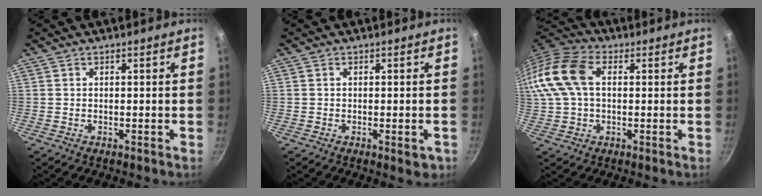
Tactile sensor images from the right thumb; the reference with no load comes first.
{"total": 2.7, "force": [-1.0, 1.0, 2.4], "torque": [-0.028, -0.003, -0.014]}
{"total": 15.1, "force": [2.6, 9.6, 11.4], "torque": [-0.235, 0.028, 0.035]}